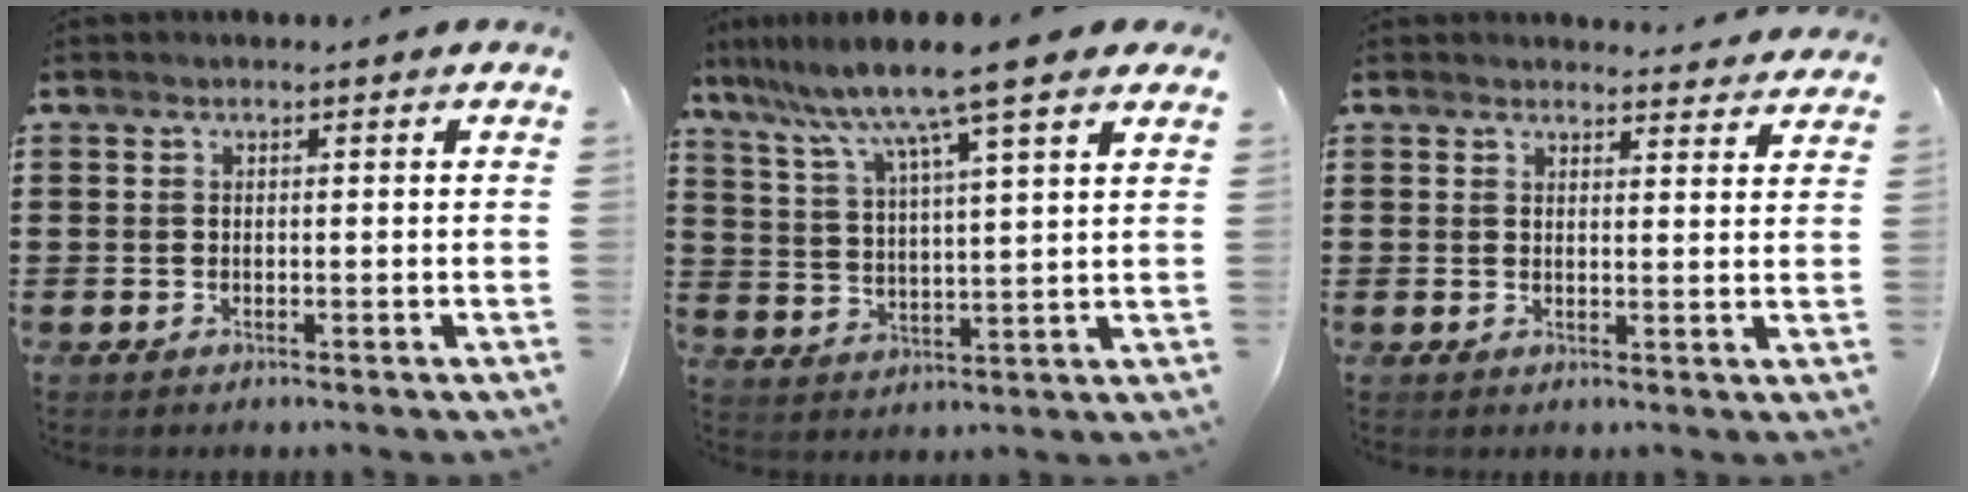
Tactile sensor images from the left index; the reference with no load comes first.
{"total": 9.6, "force": [7.7, -0.1, 5.7], "torque": [-0.138, -0.041, 0.124]}
{"total": 2.7, "force": [2.7, 0.3, 0.2], "torque": [-0.004, -0.011, 0.048]}